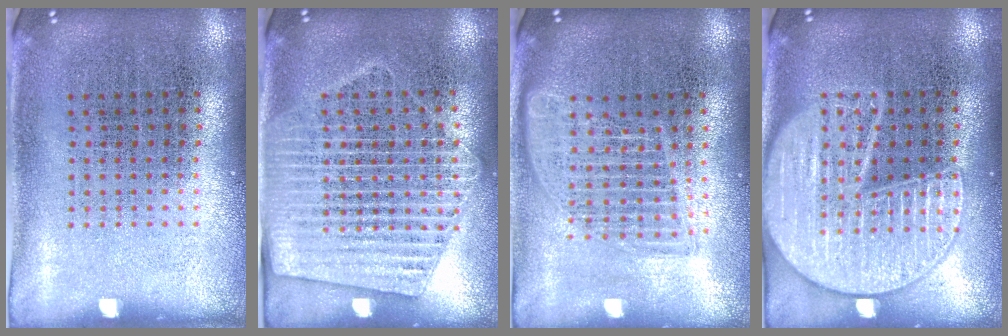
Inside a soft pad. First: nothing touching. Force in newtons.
{"total": 2.0, "press": 1.8, "slide": 0.9}
{"total": 1.6, "press": 1.4, "slide": 0.7}
{"total": 3.0, "press": 3.0, "slide": 0.2}